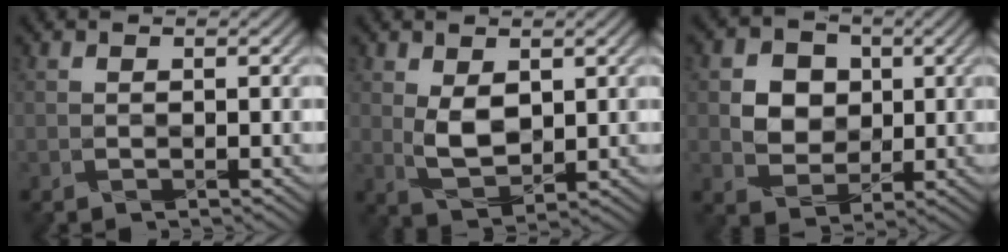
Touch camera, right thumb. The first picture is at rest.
{"total": 4.2, "force": [1.2, 2.6, 3.2], "torque": [-0.074, -0.009, 0.033]}
{"total": 5.4, "force": [1.1, 4.8, 2.3], "torque": [-0.061, -0.001, 0.012]}